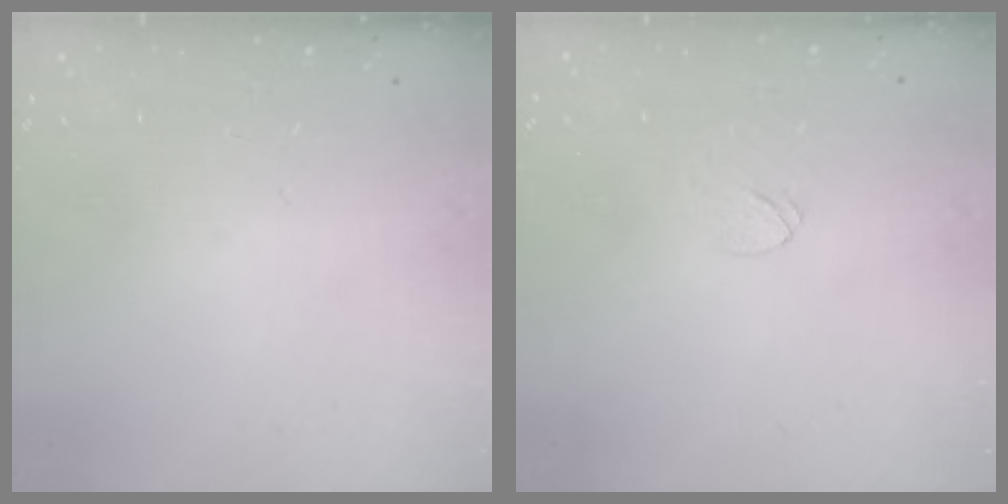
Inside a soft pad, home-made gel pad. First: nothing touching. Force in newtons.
{"total": 3.2, "press": 3.2, "slide": 0.3}